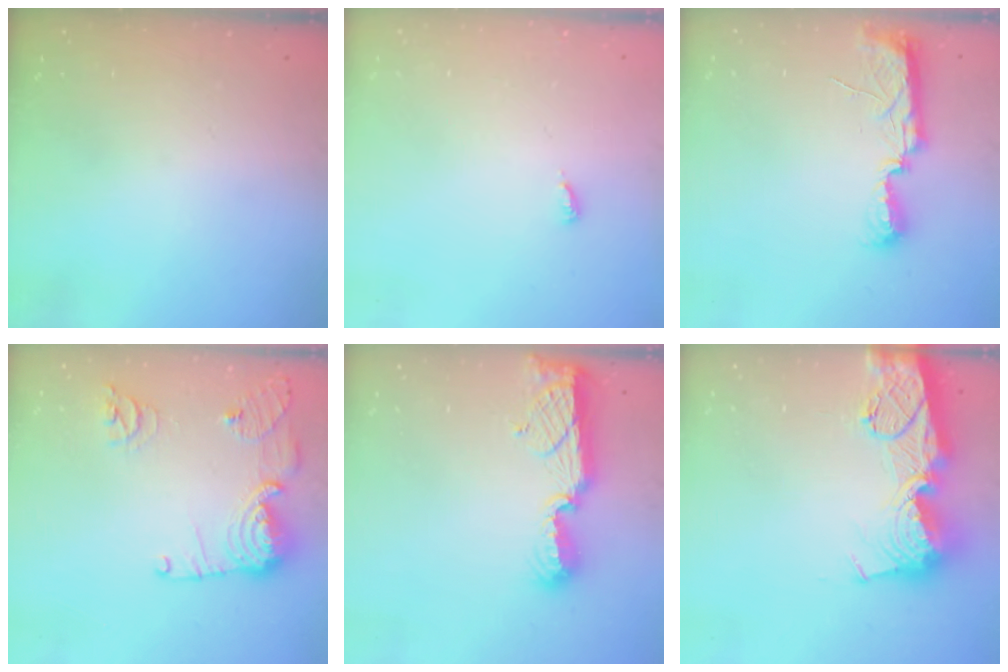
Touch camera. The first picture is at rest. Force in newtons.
{"total": 2.9, "press": 2.9, "slide": 0.2}
{"total": 8.5, "press": 8.3, "slide": 2.0}
{"total": 15.2, "press": 14.9, "slide": 2.8}
{"total": 10.8, "press": 10.5, "slide": 2.5}
{"total": 19.6, "press": 19.5, "slide": 1.9}